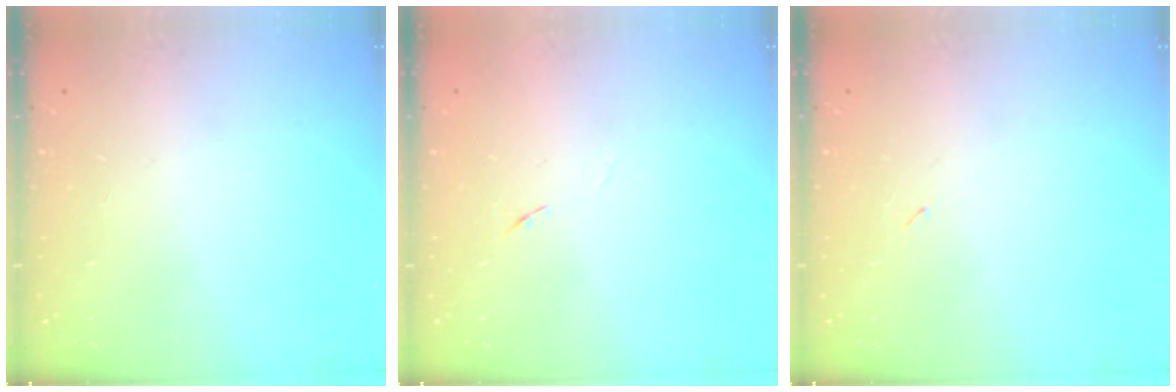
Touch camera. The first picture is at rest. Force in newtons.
{"total": 3.9, "press": 3.5, "slide": 1.6}
{"total": 2.2, "press": 2.1, "slide": 0.9}